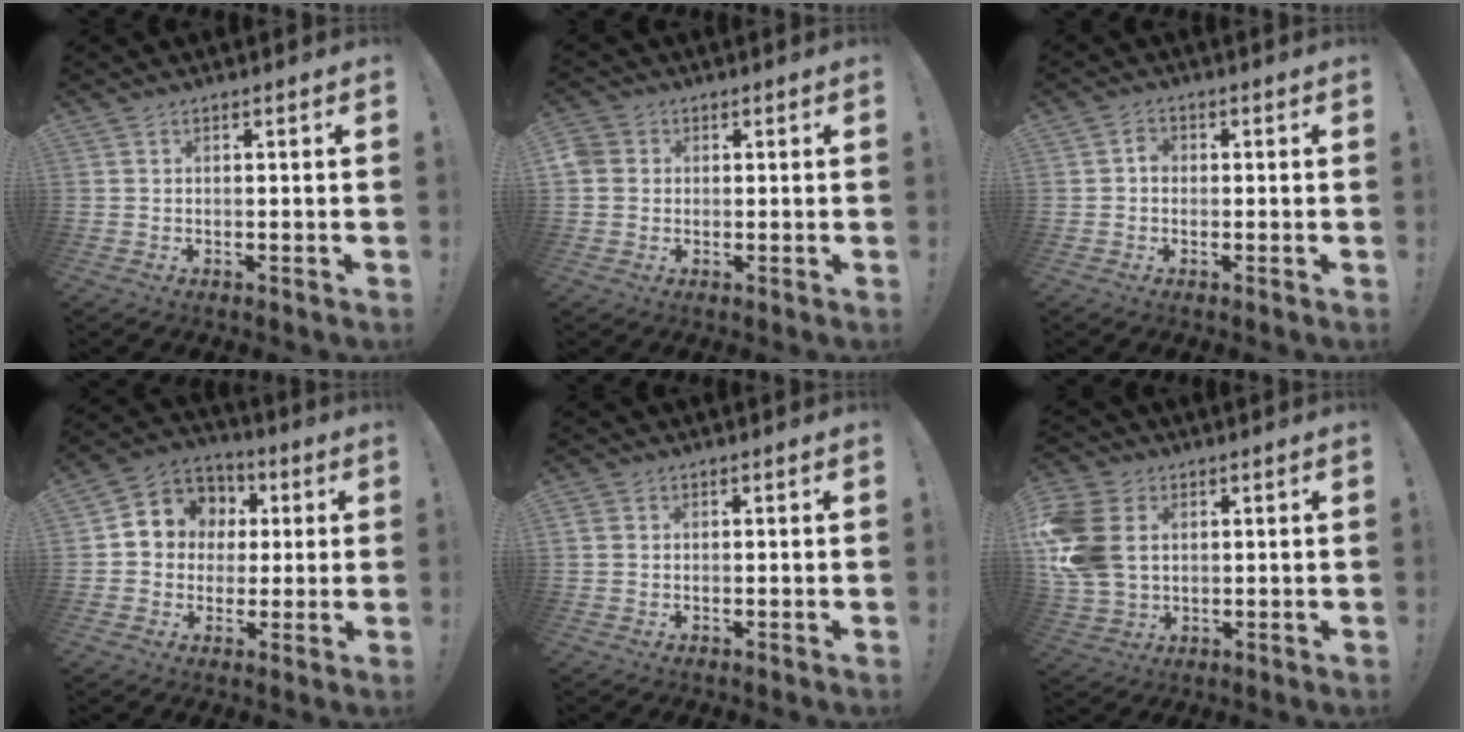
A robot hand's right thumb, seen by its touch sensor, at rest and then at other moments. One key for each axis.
{"total": 4.3, "fx": 0.6, "fy": 4.0, "fz": 1.4, "tx": -0.034, "ty": 0.006, "tz": 0.013}
{"total": 2.8, "fx": -0.6, "fy": 2.2, "fz": 1.5, "tx": -0.021, "ty": 0.007, "tz": -0.012}
{"total": 9.7, "fx": 1.4, "fy": 9.2, "fz": 3.0, "tx": -0.038, "ty": -0.002, "tz": 0.033}
{"total": 1.7, "fx": 0.5, "fy": 1.6, "fz": 0.4, "tx": -0.011, "ty": 0.005, "tz": 0.011}
{"total": 15.7, "fx": 2.5, "fy": 12.0, "fz": 9.8, "tx": -0.204, "ty": 0.002, "tz": 0.052}